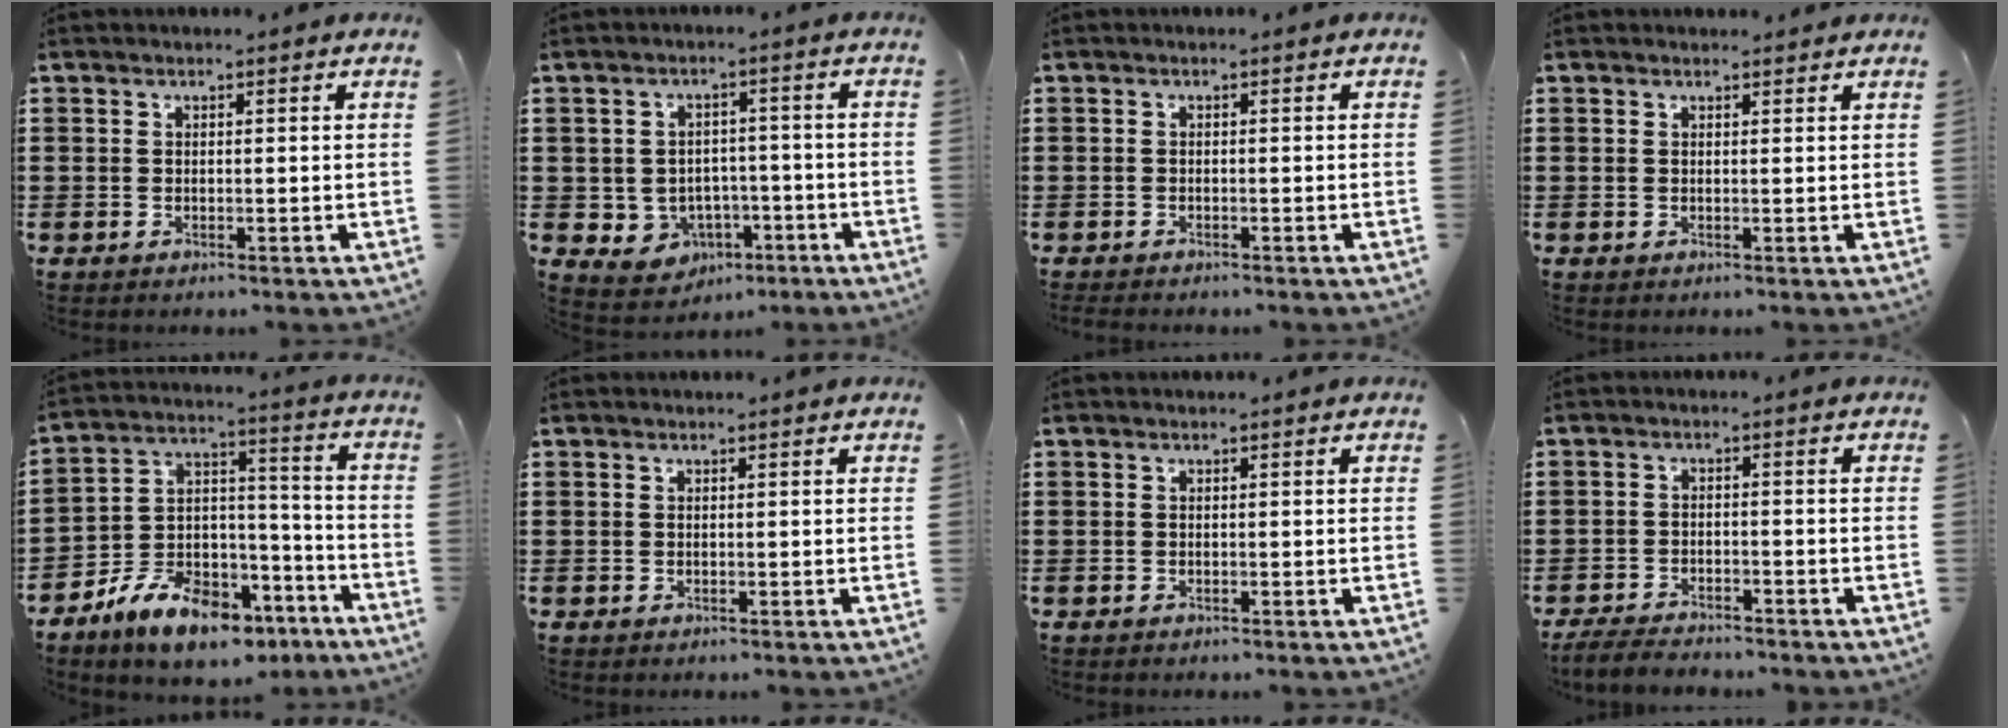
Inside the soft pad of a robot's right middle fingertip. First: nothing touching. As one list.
[{"total": 3.7, "force": [-1.5, 3.3, 0.9], "torque": [-0.028, 0.010, -0.031]}, {"total": 0.7, "force": [-0.6, 0.1, 0.1], "torque": [-0.003, -0.002, -0.013]}, {"total": 0.6, "force": [0.5, 0.2, 0.1], "torque": [0.005, -0.003, 0.008]}, {"total": 10.8, "force": [-8.7, 4.4, 4.7], "torque": [-0.099, 0.039, -0.169]}, {"total": 0.0}, {"total": 0.0}, {"total": 3.7, "force": [-3.5, 0.5, 0.8], "torque": [-0.021, 0.000, -0.075]}]